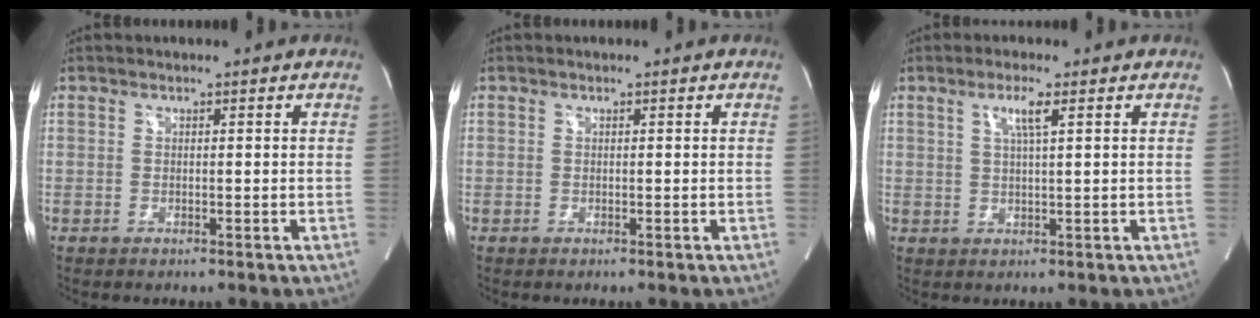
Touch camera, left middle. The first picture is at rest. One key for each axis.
{"total": 0.0}
{"total": 3.2, "fx": 1.4, "fy": -0.1, "fz": 2.9, "tx": -0.058, "ty": -0.001, "tz": 0.027}